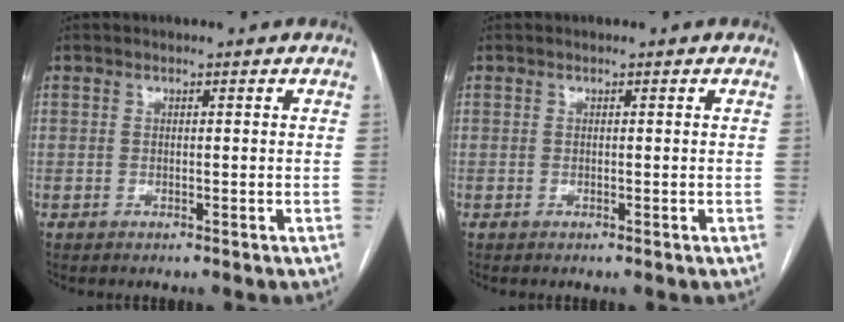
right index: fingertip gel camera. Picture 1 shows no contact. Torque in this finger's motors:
{"motor_torque": [0.00, 0.00, 0.00, 0.00]}